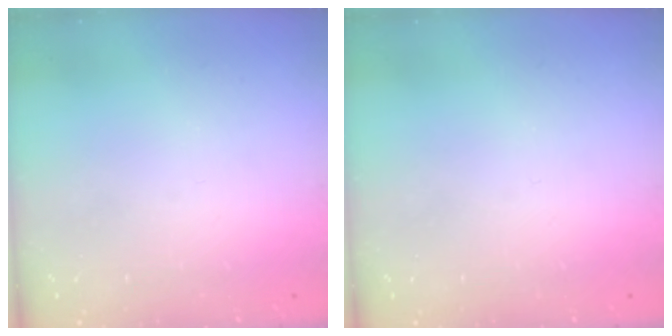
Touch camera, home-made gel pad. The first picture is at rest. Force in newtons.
{"total": 0.0}